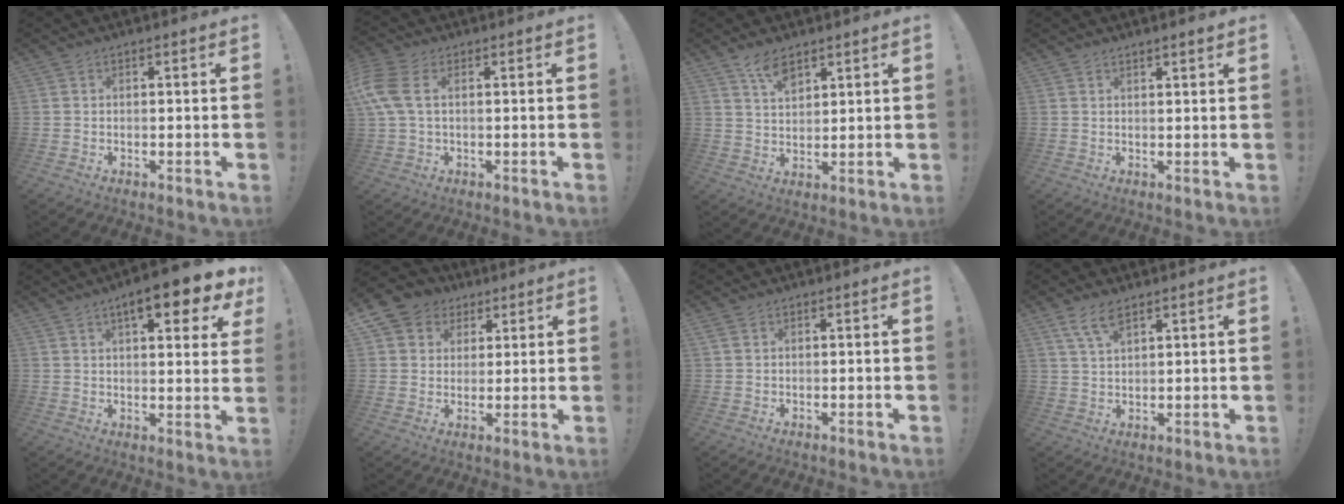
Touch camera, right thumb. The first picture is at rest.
{"total": 8.4, "force": [1.9, 4.7, 6.7], "torque": [-0.142, 0.000, 0.037]}
{"total": 6.5, "force": [4.8, 2.5, 3.6], "torque": [-0.063, -0.027, 0.087]}
{"total": 1.5, "force": [1.4, -0.1, 0.7], "torque": [0.000, -0.010, 0.022]}
{"total": 11.4, "force": [6.2, 2.8, 9.1], "torque": [-0.119, -0.034, 0.093]}
{"total": 8.1, "force": [3.3, 7.2, 1.9], "torque": [-0.030, -0.013, 0.070]}
{"total": 0.8, "force": [0.3, 0.6, 0.5], "torque": [-0.010, 0.003, 0.007]}
{"total": 6.1, "force": [4.1, 2.1, 4.0], "torque": [-0.069, -0.016, 0.074]}